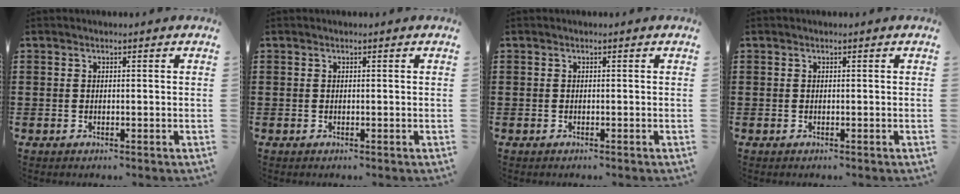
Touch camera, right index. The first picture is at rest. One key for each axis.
{"total": 0.0}
{"total": 0.0}
{"total": 0.0}